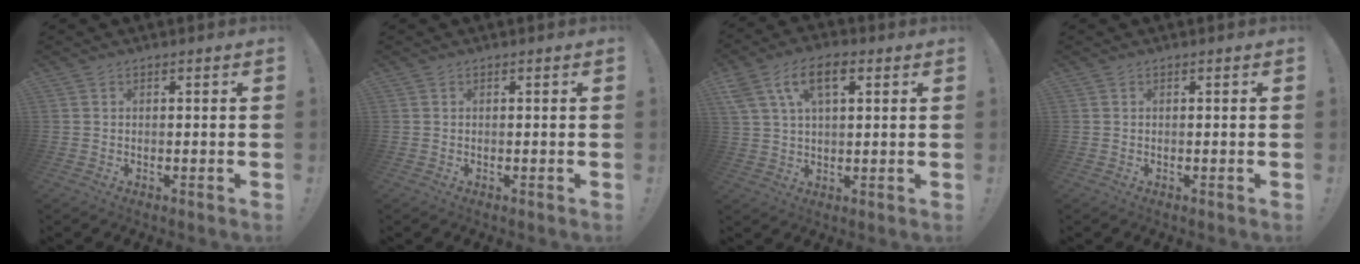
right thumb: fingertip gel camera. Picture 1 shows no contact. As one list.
[{"total": 0.0}, {"total": 10.5, "force": [4.4, 5.5, 7.8], "torque": [-0.140, 0.004, 0.079]}, {"total": 0.0}]